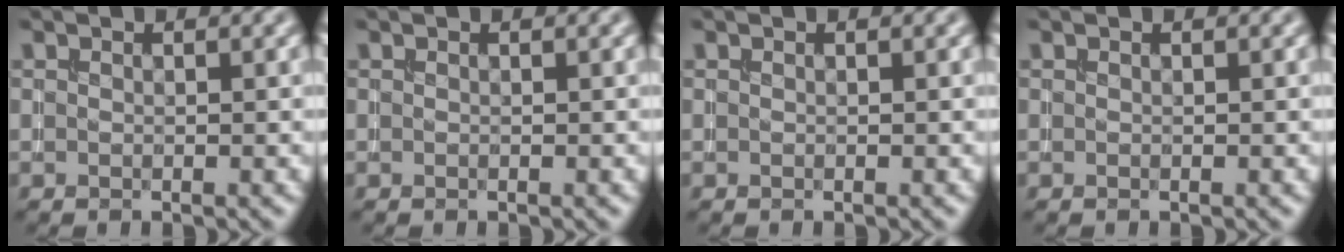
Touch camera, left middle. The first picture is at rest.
{"total": 0.0}
{"total": 0.0}
{"total": 0.0}